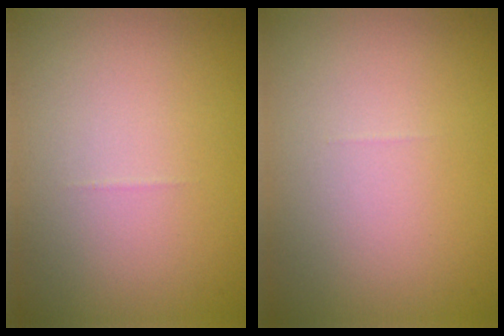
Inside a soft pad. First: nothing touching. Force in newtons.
{"total": 0.0}